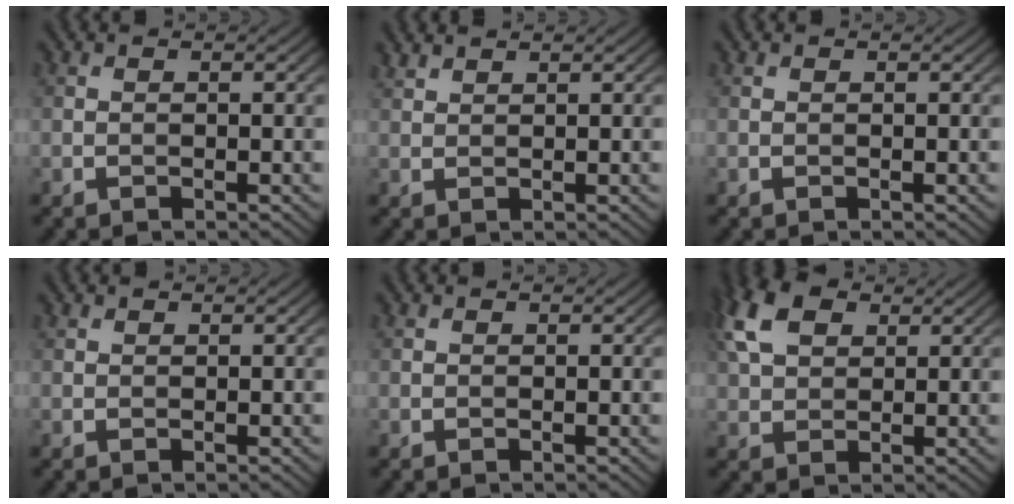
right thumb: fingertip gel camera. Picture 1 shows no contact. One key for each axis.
{"total": 1.5, "fx": 1.4, "fy": 0.3, "fz": 0.5, "tx": -0.016, "ty": 0.006, "tz": 0.035}
{"total": 0.0}
{"total": 0.6, "fx": 0.5, "fy": 0.3, "fz": 0.1, "tx": -0.001, "ty": 0.000, "tz": 0.012}
{"total": 0.0}
{"total": 8.0, "fx": 3.3, "fy": 4.9, "fz": 5.4, "tx": -0.143, "ty": 0.023, "tz": 0.064}